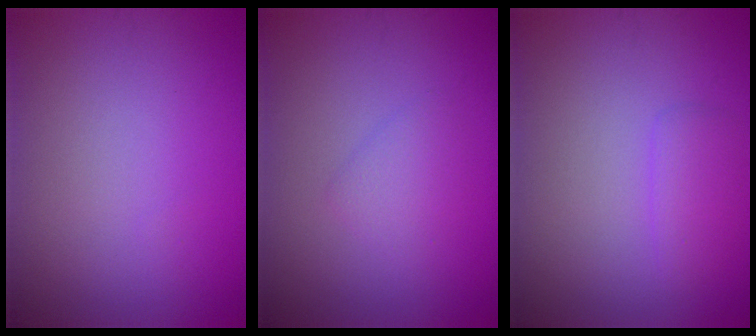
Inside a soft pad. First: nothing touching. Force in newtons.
{"total": 1.5, "press": 1.5, "slide": 0.1}
{"total": 1.6, "press": 1.6, "slide": 0.2}